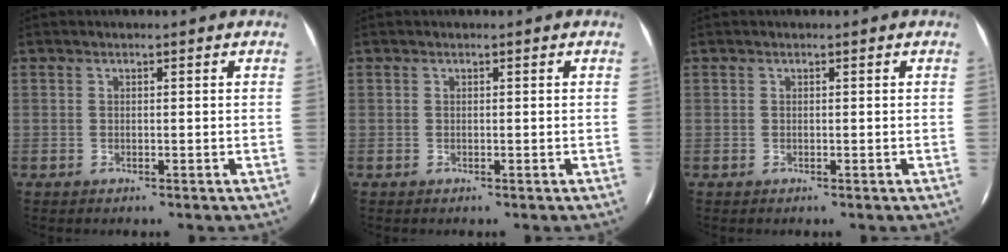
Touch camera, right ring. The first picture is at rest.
{"total": 0.0}
{"total": 0.0}